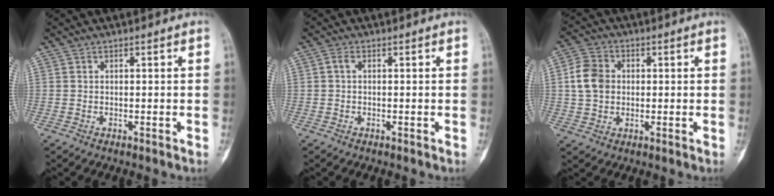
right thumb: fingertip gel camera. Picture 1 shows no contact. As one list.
[{"total": 1.1, "force": [0.1, 0.6, 0.9], "torque": [-0.017, 0.002, -0.003]}, {"total": 7.5, "force": [0.7, 6.0, 4.4], "torque": [-0.073, 0.008, 0.009]}]